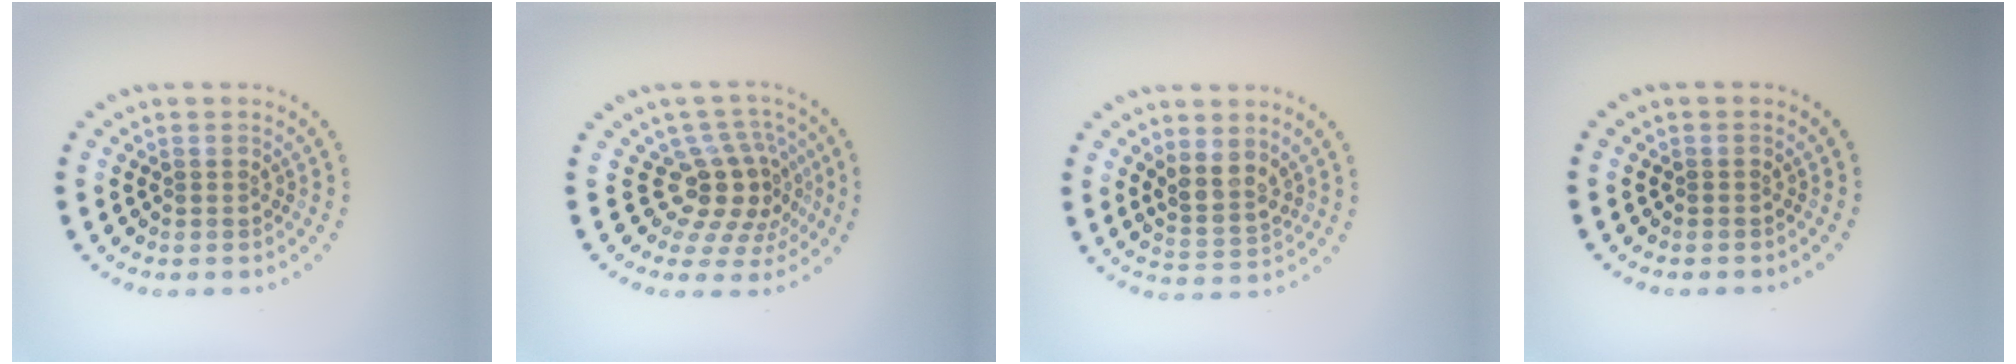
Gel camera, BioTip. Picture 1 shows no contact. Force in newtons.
{"total": 4.7, "press": 3.4, "slide": 3.3}
{"total": 2.5, "press": 2.1, "slide": 1.4}
{"total": 0.0}